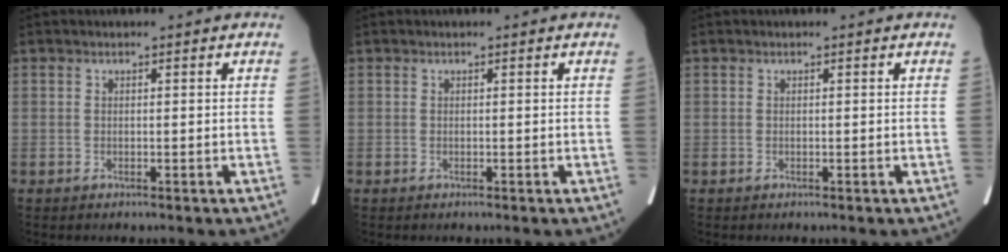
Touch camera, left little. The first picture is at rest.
{"total": 0.0}
{"total": 0.0}